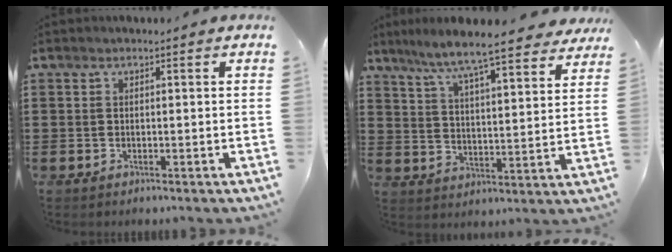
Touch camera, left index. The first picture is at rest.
{"total": 7.9, "force": [7.1, -0.3, 3.3], "torque": [-0.095, -0.043, 0.119]}